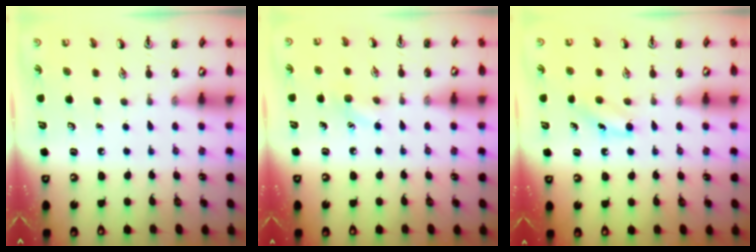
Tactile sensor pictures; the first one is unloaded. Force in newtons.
{"total": 6.7, "press": 6.4, "slide": 2.1}
{"total": 6.6, "press": 6.2, "slide": 2.1}